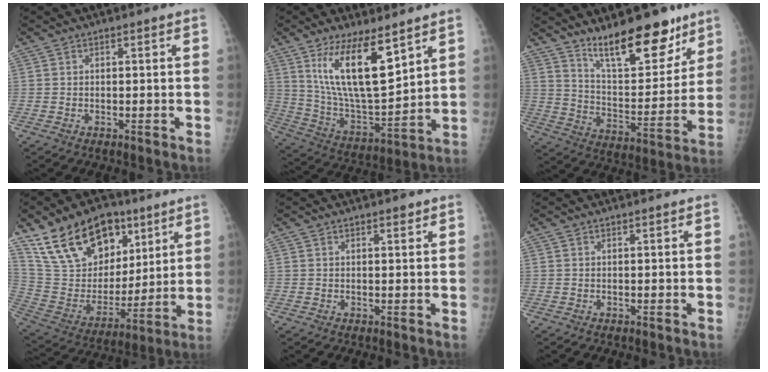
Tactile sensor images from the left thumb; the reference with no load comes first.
{"total": 16.5, "force": [8.6, 5.5, 12.9], "torque": [-0.215, -0.053, 0.173]}
{"total": 17.5, "force": [12.6, 6.2, 10.4], "torque": [-0.108, -0.091, 0.210]}
{"total": 22.0, "force": [13.5, 13.0, 11.6], "torque": [-0.165, -0.043, 0.250]}
{"total": 1.1, "force": [0.8, 0.4, 0.6], "torque": [-0.007, -0.005, 0.012]}
{"total": 0.0}